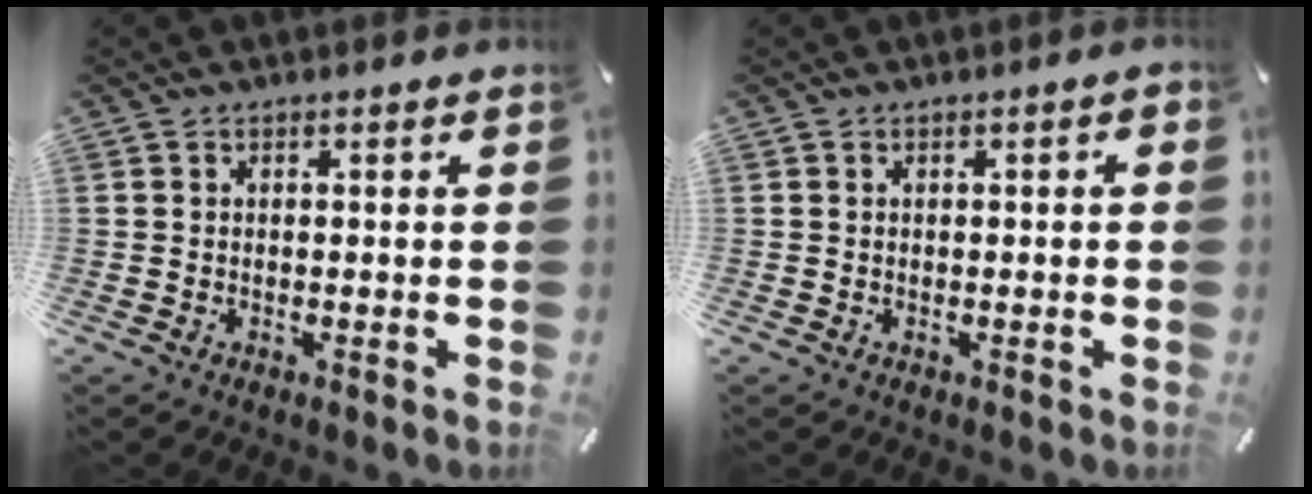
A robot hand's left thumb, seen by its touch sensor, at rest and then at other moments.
{"total": 1.1, "force": [-0.2, 0.5, 0.9], "torque": [-0.017, 0.001, -0.005]}